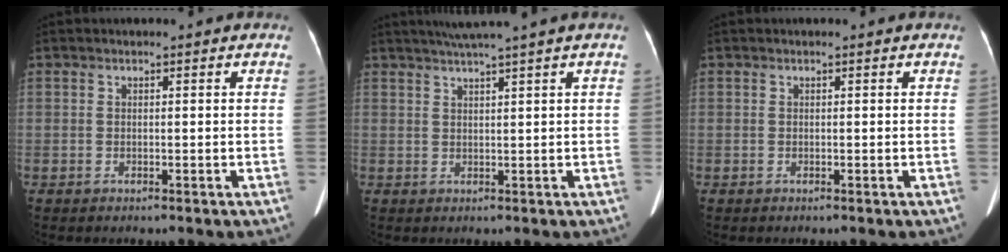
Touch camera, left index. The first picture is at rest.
{"total": 4.4, "force": [3.4, -1.2, 2.5], "torque": [-0.041, 0.014, 0.062]}
{"total": 0.0}